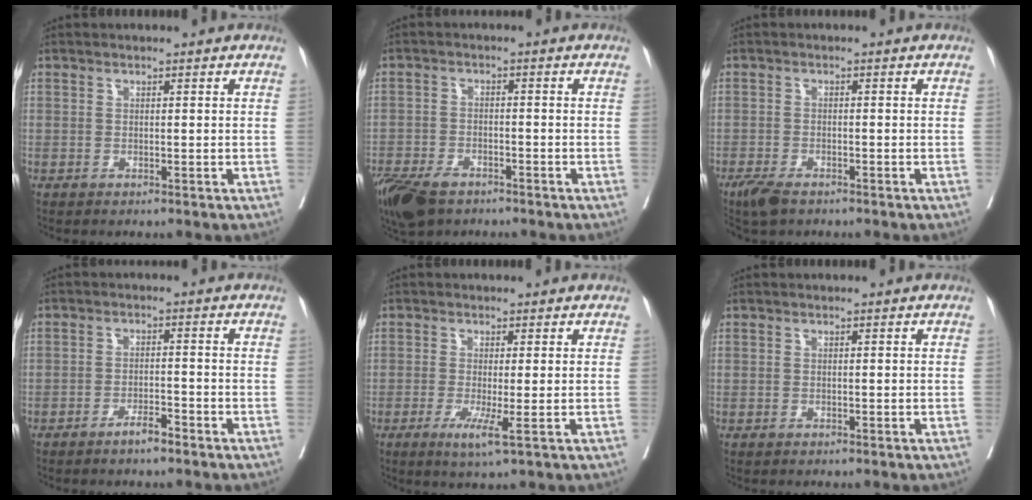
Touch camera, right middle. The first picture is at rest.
{"total": 9.9, "force": [-6.8, 5.2, 5.1], "torque": [-0.112, -0.013, -0.115]}
{"total": 3.7, "force": [-2.7, 1.3, 2.2], "torque": [-0.045, -0.008, -0.046]}
{"total": 2.9, "force": [-2.2, 0.3, 1.8], "torque": [-0.033, -0.001, -0.039]}
{"total": 3.7, "force": [-1.2, -0.1, 3.5], "torque": [-0.062, -0.013, -0.019]}
{"total": 0.0}